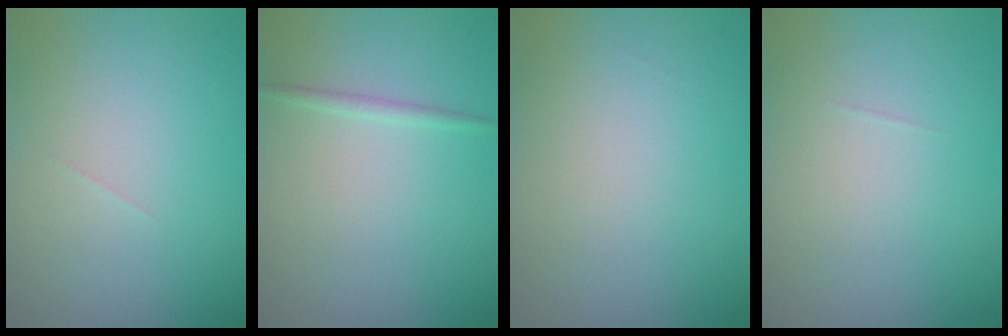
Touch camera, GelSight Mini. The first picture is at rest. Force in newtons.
{"total": 0.7, "press": 0.7, "slide": 0.0}
{"total": 0.0}
{"total": 0.0}